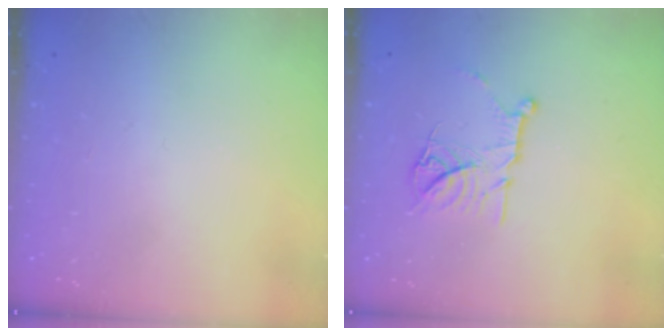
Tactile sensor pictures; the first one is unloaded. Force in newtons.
{"total": 11.7, "press": 11.6, "slide": 1.0}